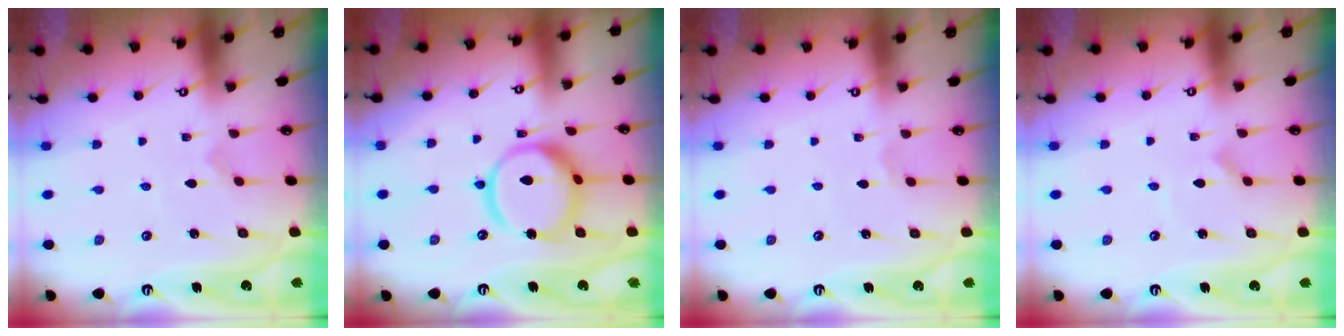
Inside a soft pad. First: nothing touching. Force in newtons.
{"total": 16.8, "press": 16.7, "slide": 1.9}
{"total": 0.7, "press": 0.7, "slide": 0.1}
{"total": 0.0}